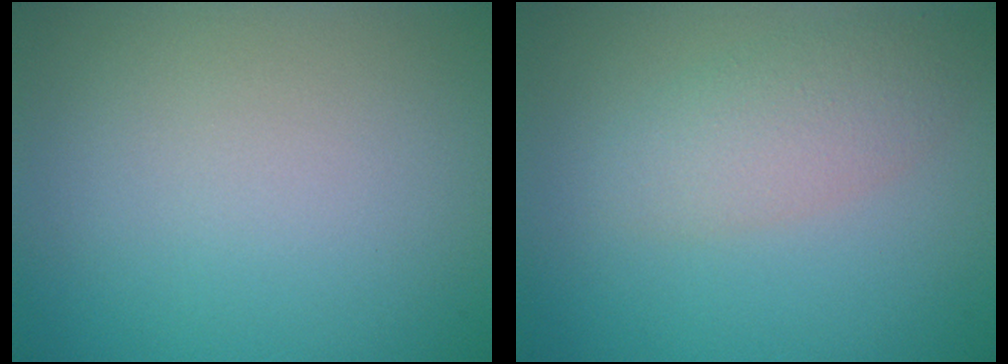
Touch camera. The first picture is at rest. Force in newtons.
{"total": 3.0, "press": 3.0, "slide": 0.1}